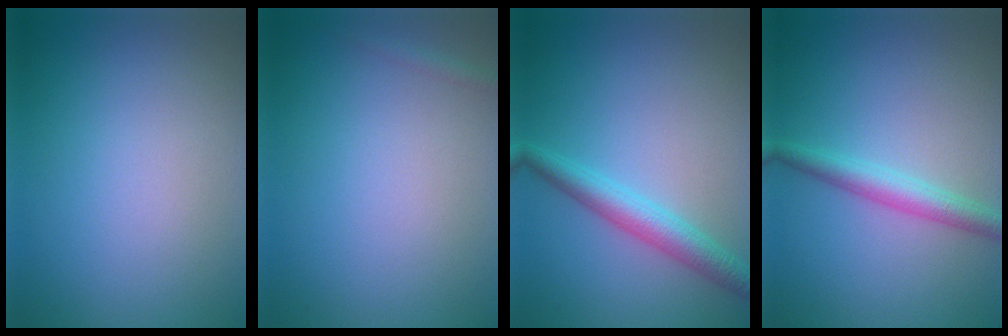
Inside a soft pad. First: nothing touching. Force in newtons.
{"total": 0.8, "press": 0.8, "slide": 0.0}
{"total": 3.3, "press": 3.3, "slide": 0.1}
{"total": 2.9, "press": 2.9, "slide": 0.1}